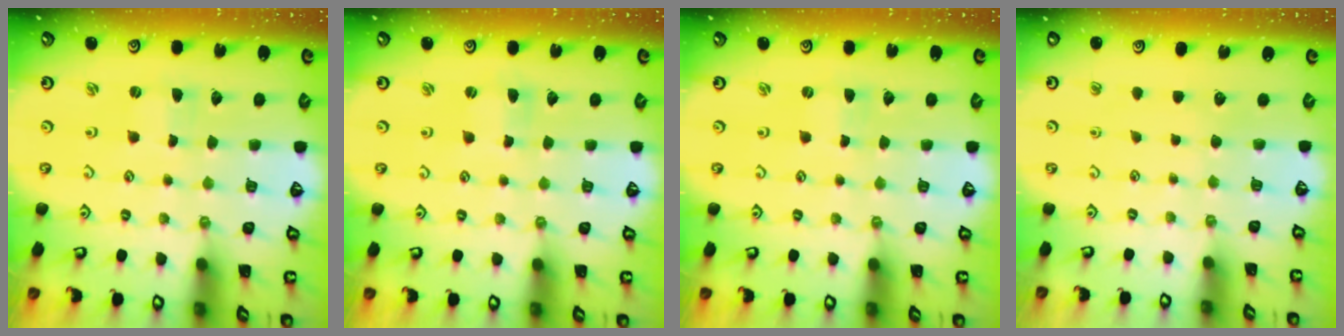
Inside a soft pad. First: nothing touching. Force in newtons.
{"total": 0.6, "press": 0.6, "slide": 0.2}
{"total": 0.0}
{"total": 0.0}